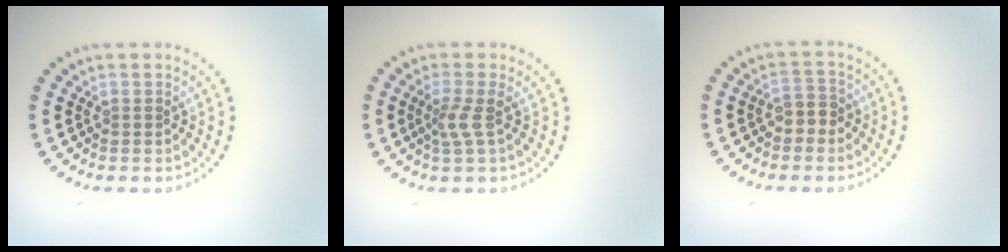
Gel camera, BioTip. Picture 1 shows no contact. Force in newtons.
{"total": 2.0, "press": 1.4, "slide": 1.4}
{"total": 1.9, "press": 1.6, "slide": 1.0}